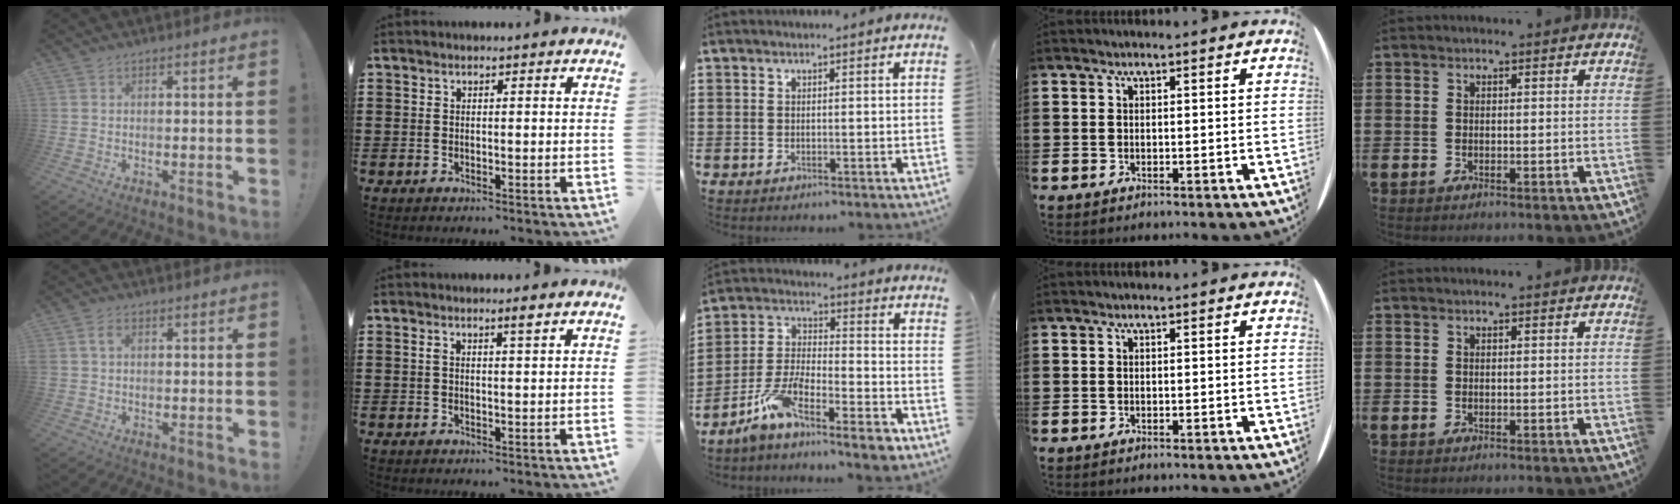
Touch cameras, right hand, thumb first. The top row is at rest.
{"thumb": {"total": 3.0, "force": [0.7, 2.2, 2.0], "torque": [-0.038, 0.009, 0.012]}, "index": {"total": 1.9, "force": [1.0, 0.0, 1.6], "torque": [-0.025, -0.003, 0.015]}, "middle": {"total": 8.7, "force": [-6.7, 1.6, 5.3], "torque": [-0.116, -0.001, -0.134]}}